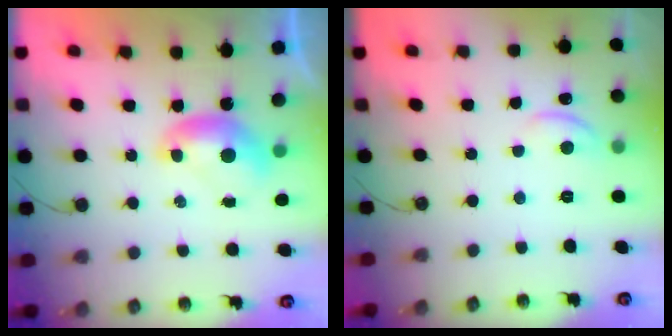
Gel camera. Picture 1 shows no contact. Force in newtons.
{"total": 1.3, "press": 1.1, "slide": 0.5}